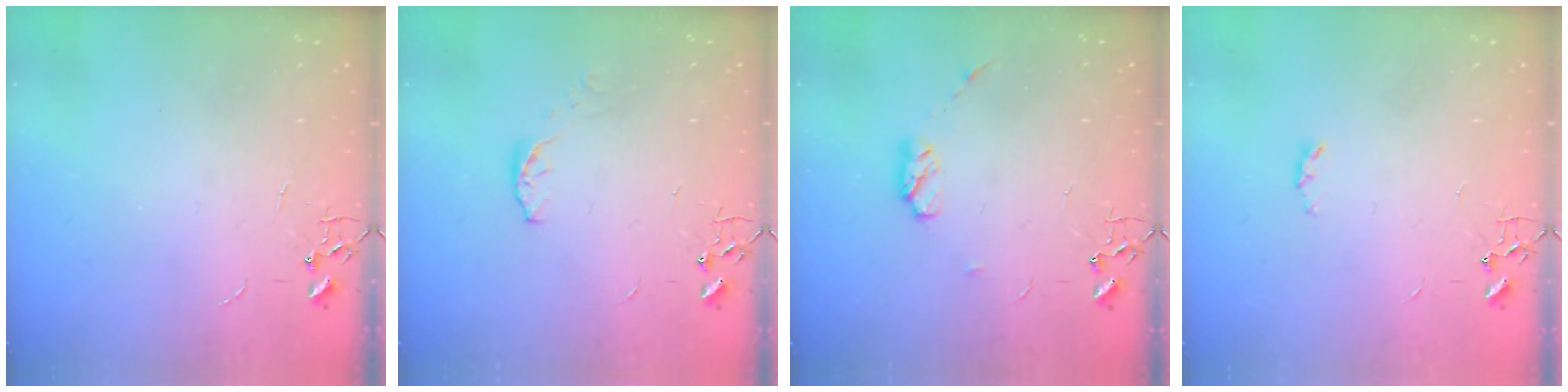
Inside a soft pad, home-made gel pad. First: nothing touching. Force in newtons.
{"total": 4.2, "press": 4.2, "slide": 0.5}
{"total": 6.3, "press": 6.2, "slide": 0.9}
{"total": 2.9, "press": 2.9, "slide": 0.5}